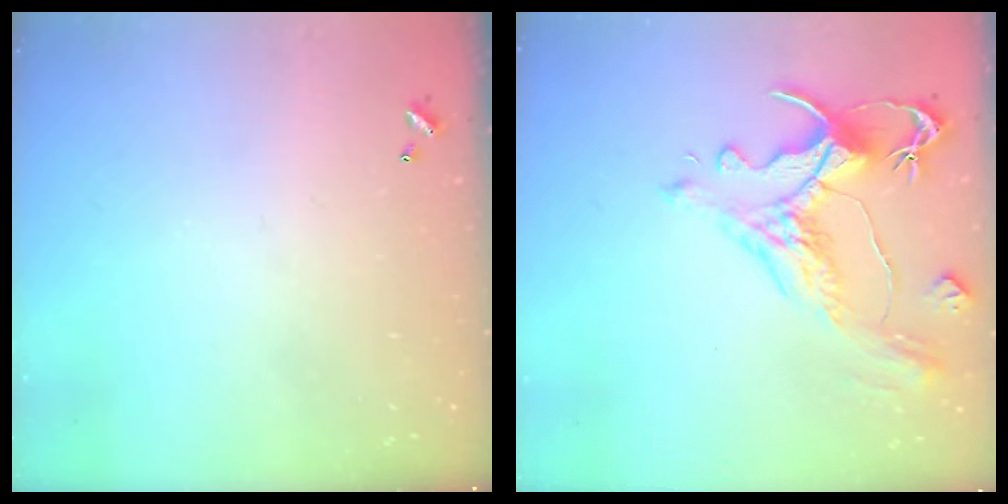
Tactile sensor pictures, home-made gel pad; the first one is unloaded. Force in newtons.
{"total": 1.7, "press": 0.9, "slide": 1.5}